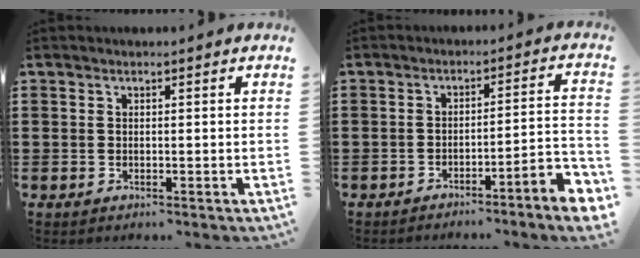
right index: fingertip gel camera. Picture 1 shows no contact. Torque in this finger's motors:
{"motor_torque": [1.19, 0.30, 0.32, 0.08]}